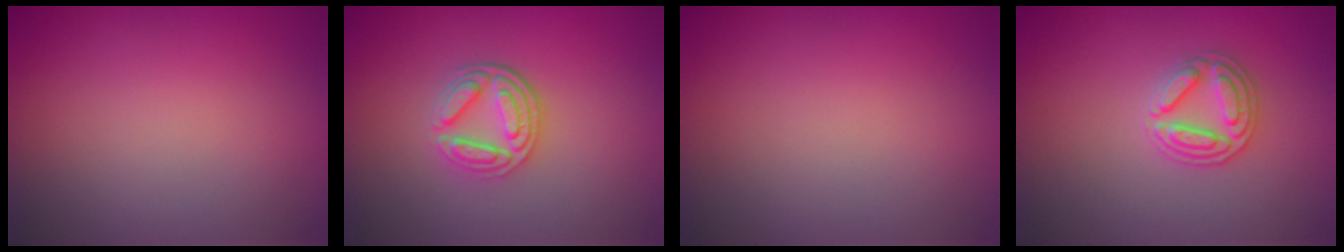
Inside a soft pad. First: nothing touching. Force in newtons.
{"total": 3.7, "press": 3.2, "slide": 1.9}
{"total": 0.0}
{"total": 2.9, "press": 2.9, "slide": 0.2}